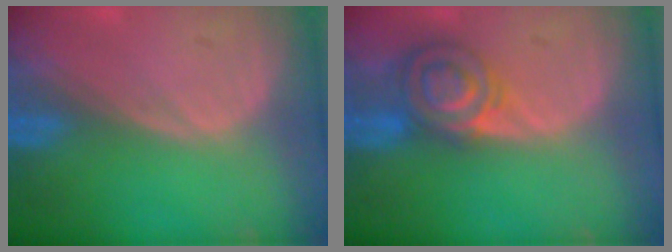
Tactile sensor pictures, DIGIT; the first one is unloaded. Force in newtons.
{"total": 7.3, "press": 6.1, "slide": 4.0}